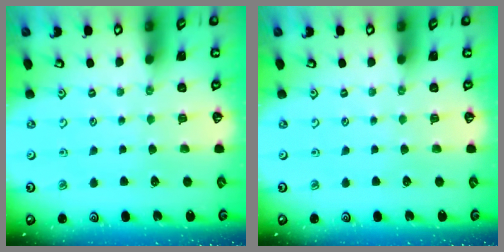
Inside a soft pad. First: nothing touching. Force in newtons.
{"total": 0.0}